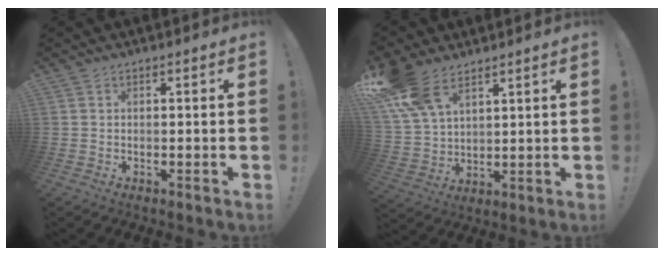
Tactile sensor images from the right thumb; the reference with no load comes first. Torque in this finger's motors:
{"motor_torque": [0.29, 0.73, 1.54, 1.23, 0.17]}